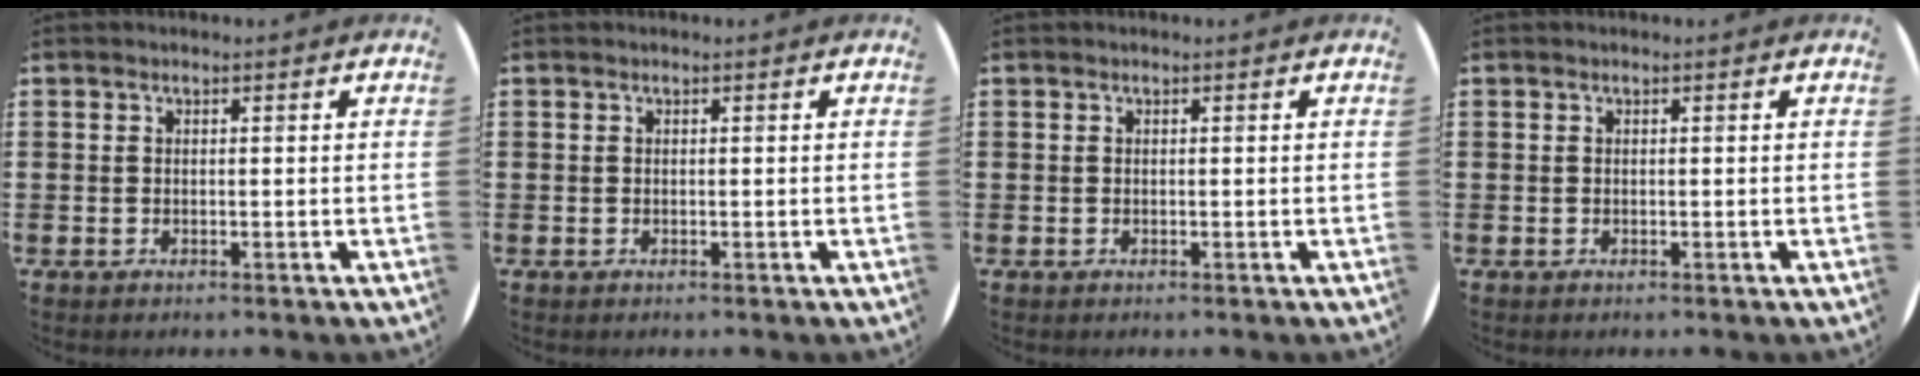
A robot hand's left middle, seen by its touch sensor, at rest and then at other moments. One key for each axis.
{"total": 0.0}
{"total": 0.0}
{"total": 0.0}